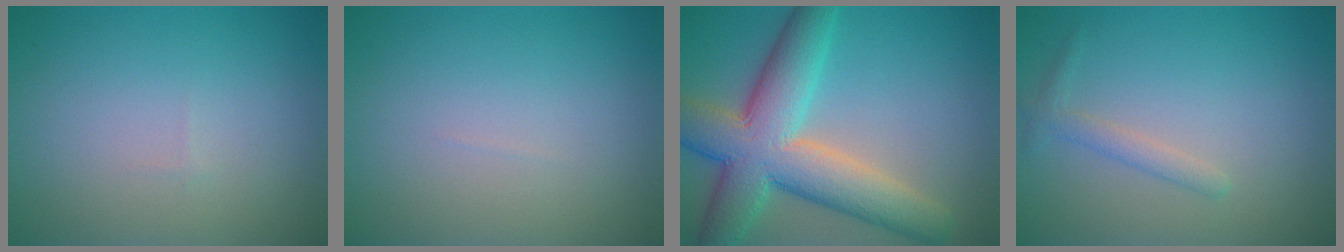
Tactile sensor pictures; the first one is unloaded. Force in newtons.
{"total": 0.0}
{"total": 10.4, "press": 10.4, "slide": 0.3}
{"total": 1.5, "press": 1.5, "slide": 0.1}